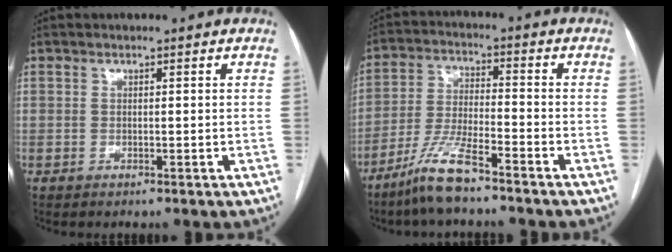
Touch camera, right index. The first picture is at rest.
{"total": 8.5, "force": [-6.4, 0.7, 5.5], "torque": [-0.120, -0.016, -0.127]}